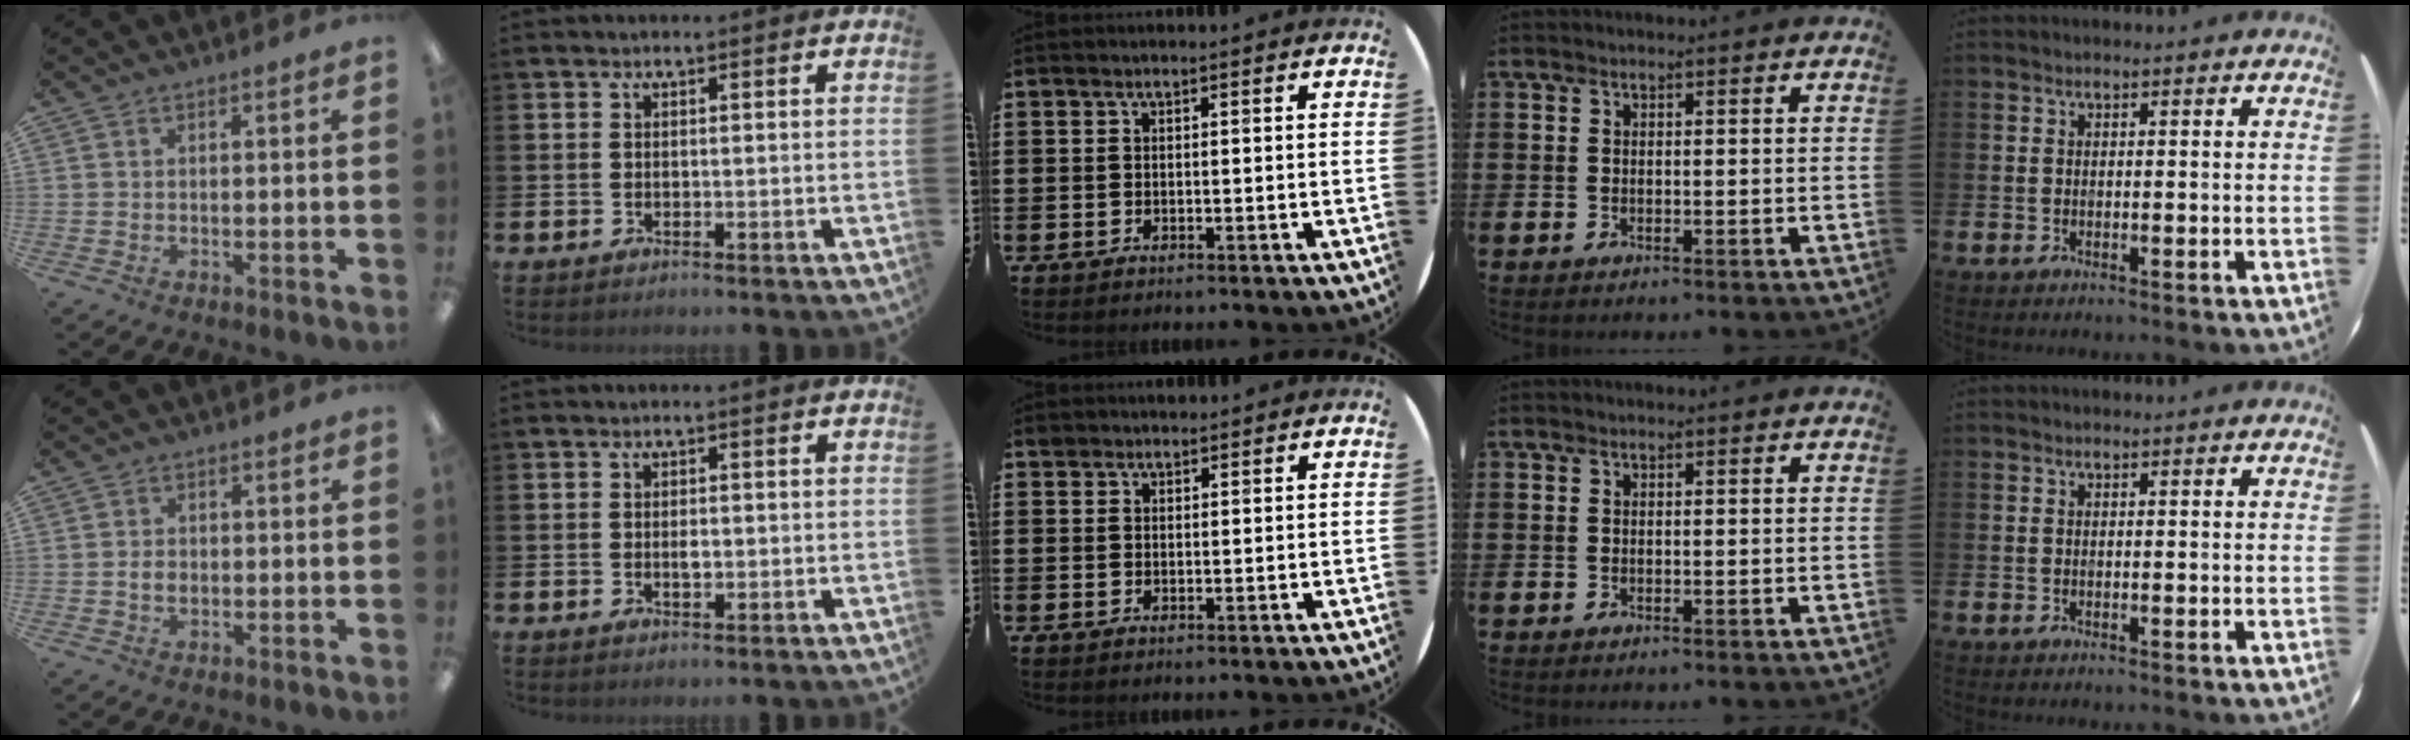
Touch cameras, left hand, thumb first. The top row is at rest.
{"thumb": {"total": 1.9, "force": [-0.1, 1.5, 1.2], "torque": [-0.021, 0.005, -0.003]}, "index": {"total": 1.2, "force": [0.0, 0.6, 1.1], "torque": [-0.007, -0.003, -0.005]}, "middle": {"total": 1.3, "force": [1.2, 0.6, 0.0], "torque": [0.006, 0.000, 0.021]}}